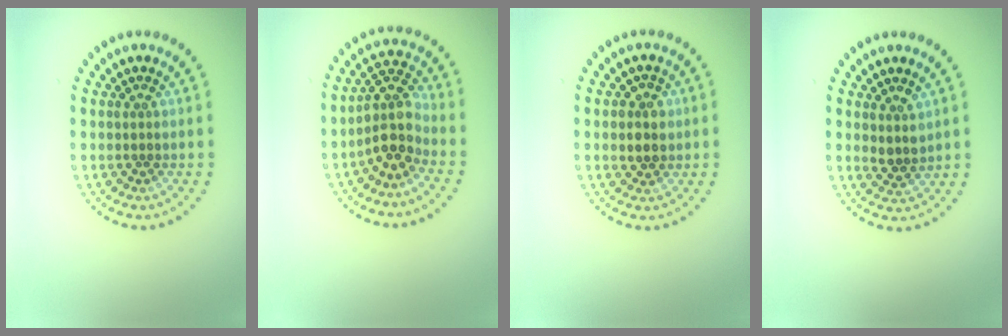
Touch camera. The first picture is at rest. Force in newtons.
{"total": 3.8, "press": 3.0, "slide": 2.3}
{"total": 2.1, "press": 2.0, "slide": 0.6}
{"total": 1.8, "press": 1.6, "slide": 1.0}